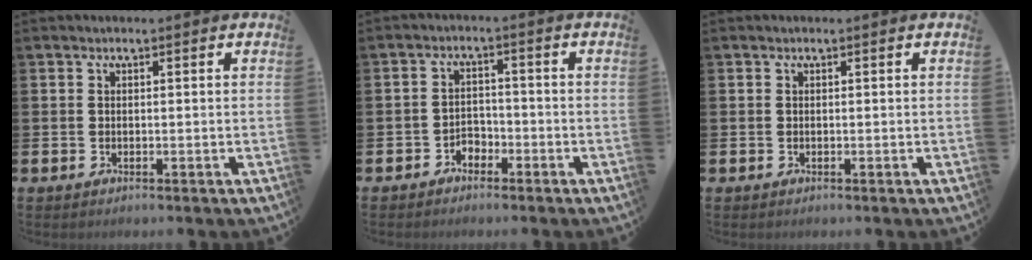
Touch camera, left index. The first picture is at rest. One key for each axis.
{"total": 2.2, "fx": -1.9, "fy": 1.2, "fz": 0.2, "tx": -0.018, "ty": 0.007, "tz": -0.041}
{"total": 0.0}